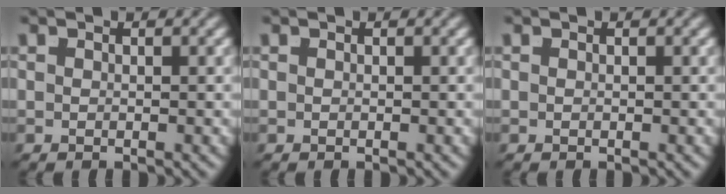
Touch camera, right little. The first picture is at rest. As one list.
[{"total": 0.0}, {"total": 0.0}]